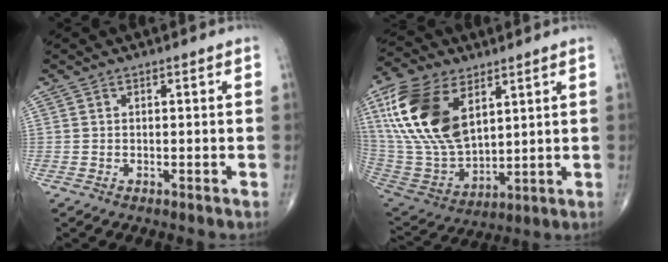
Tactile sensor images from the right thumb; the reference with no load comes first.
{"total": 21.9, "force": [8.5, 12.3, 15.9], "torque": [-0.315, -0.035, 0.167]}